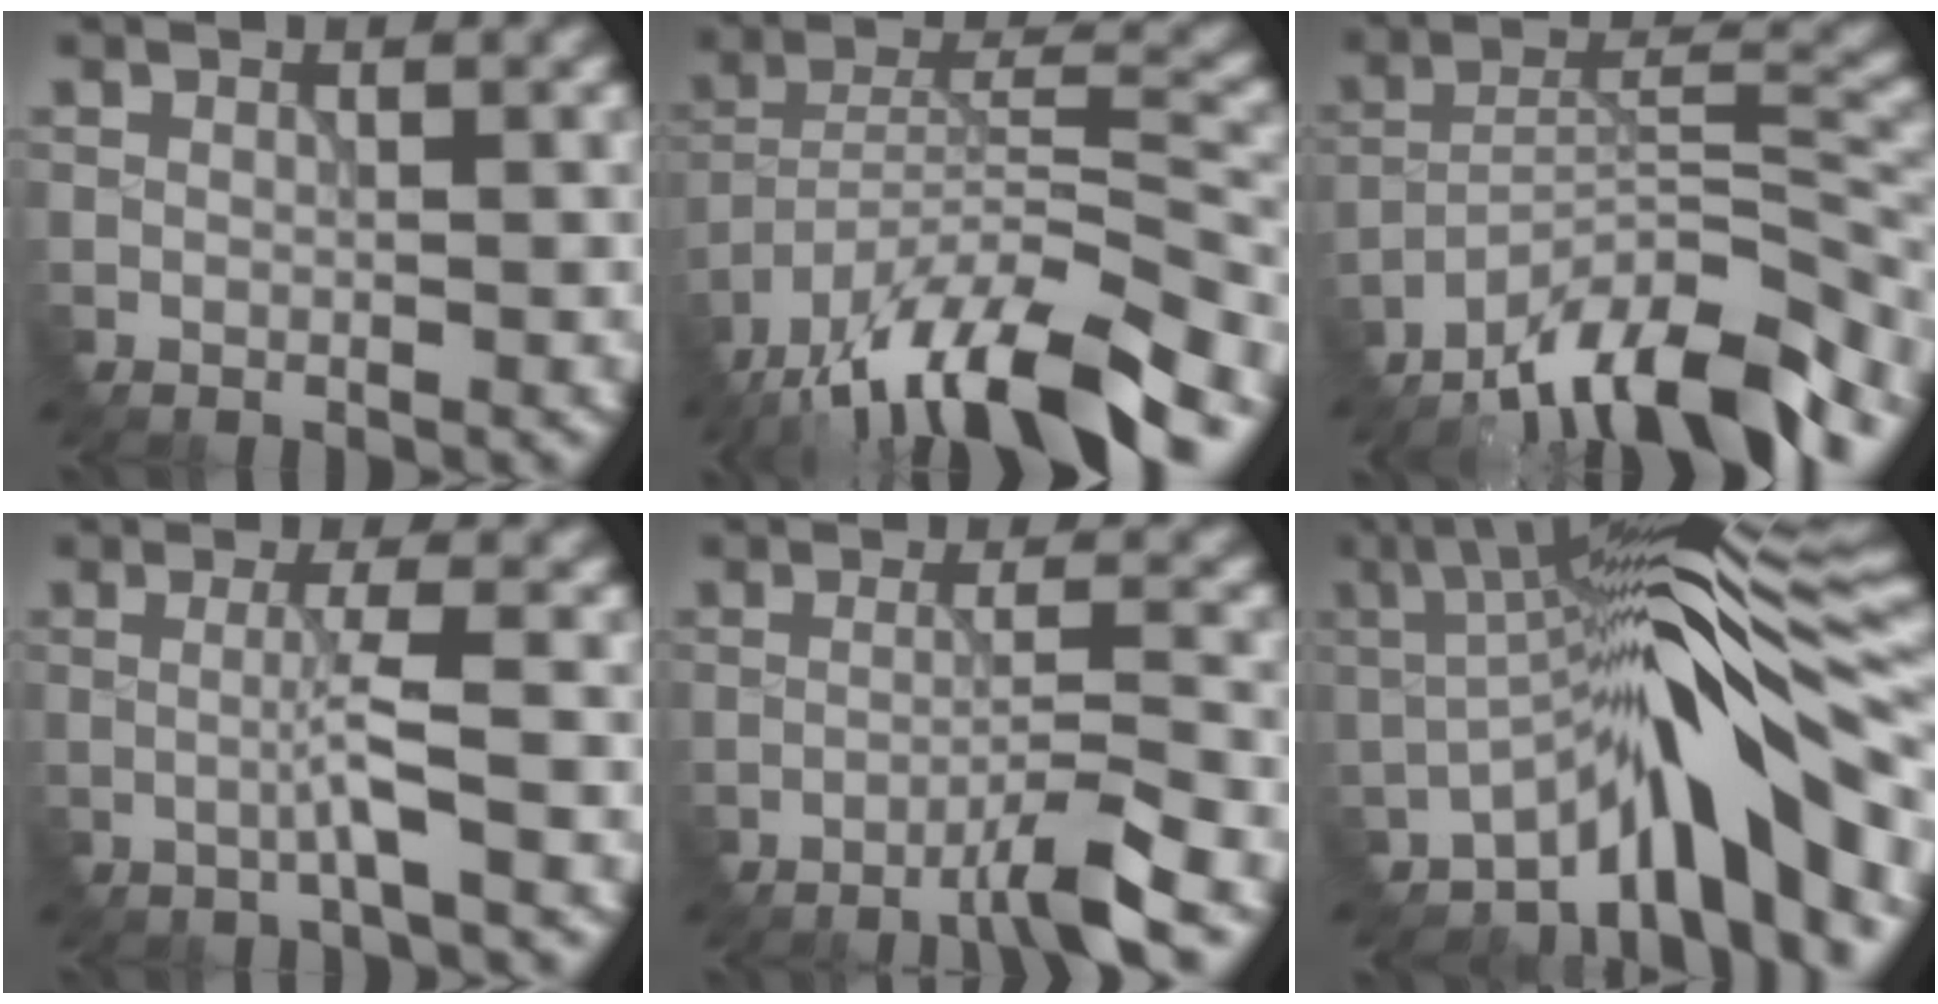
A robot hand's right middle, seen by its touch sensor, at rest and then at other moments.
{"total": 15.4, "force": [-12.0, 3.8, 8.9], "torque": [-0.175, 0.011, -0.199]}
{"total": 12.3, "force": [-9.8, 2.7, 7.0], "torque": [-0.119, 0.017, -0.175]}
{"total": 2.5, "force": [-0.6, 0.0, 2.5], "torque": [-0.052, -0.003, -0.015]}
{"total": 4.0, "force": [-2.5, -0.1, 3.1], "torque": [-0.046, 0.011, -0.060]}
{"total": 10.4, "force": [-4.4, 2.3, 9.1], "torque": [-0.117, 0.025, -0.083]}